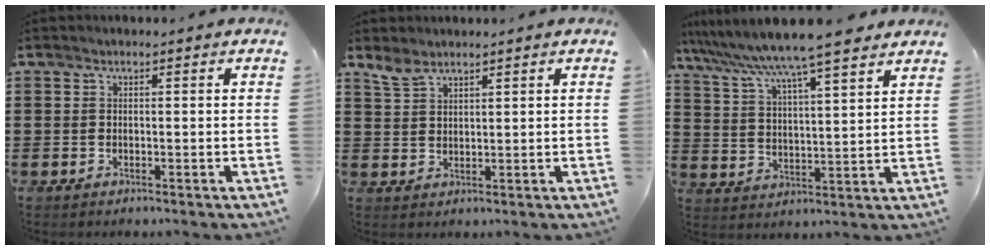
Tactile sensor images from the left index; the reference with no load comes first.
{"total": 2.9, "force": [2.4, 1.0, 1.2], "torque": [-0.029, -0.002, 0.047]}
{"total": 8.1, "force": [7.0, -0.7, 4.0], "torque": [-0.105, -0.040, 0.115]}